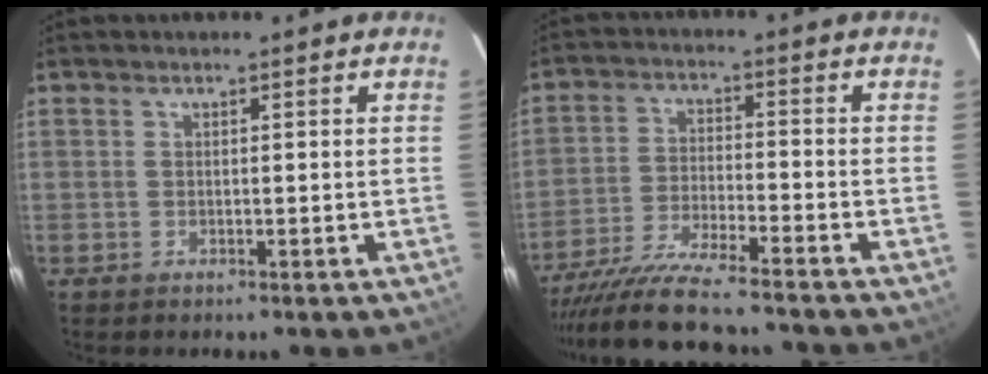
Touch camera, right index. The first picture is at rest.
{"total": 13.7, "force": [-12.5, 0.1, 5.6], "torque": [-0.118, -0.024, -0.218]}